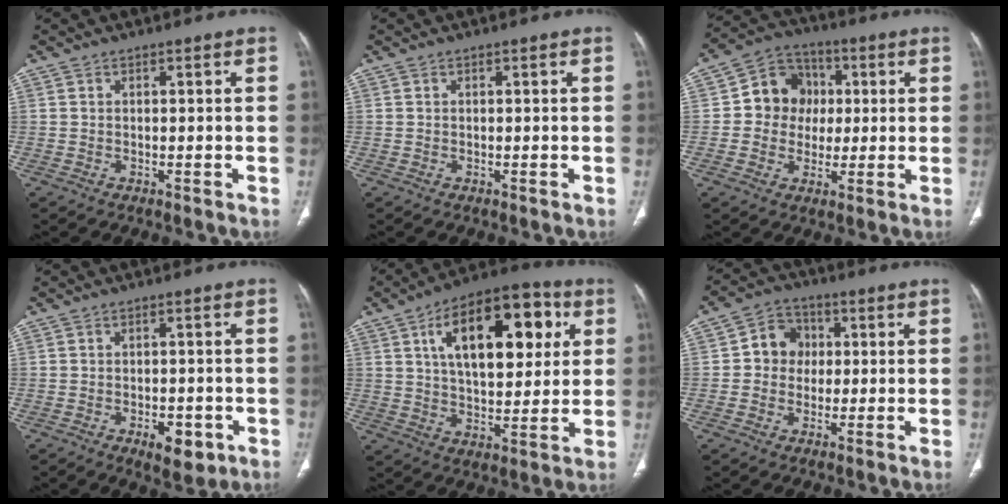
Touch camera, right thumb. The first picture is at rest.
{"total": 0.0}
{"total": 10.6, "force": [0.8, 9.6, 4.3], "torque": [-0.022, 0.015, 0.004]}
{"total": 5.9, "force": [-2.4, 3.1, 4.5], "torque": [-0.050, 0.005, -0.023]}
{"total": 22.0, "force": [7.1, 11.2, 17.6], "torque": [-0.232, -0.001, 0.105]}
{"total": 7.5, "force": [0.6, 6.7, 3.3], "torque": [-0.020, 0.013, -0.001]}